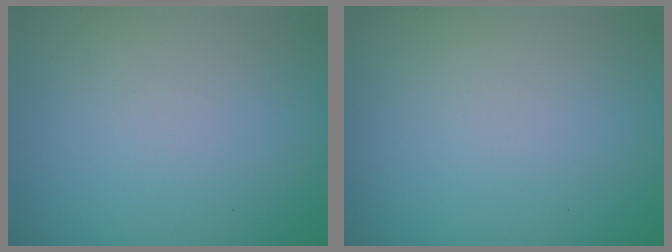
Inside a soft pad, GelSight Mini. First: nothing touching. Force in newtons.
{"total": 0.0}